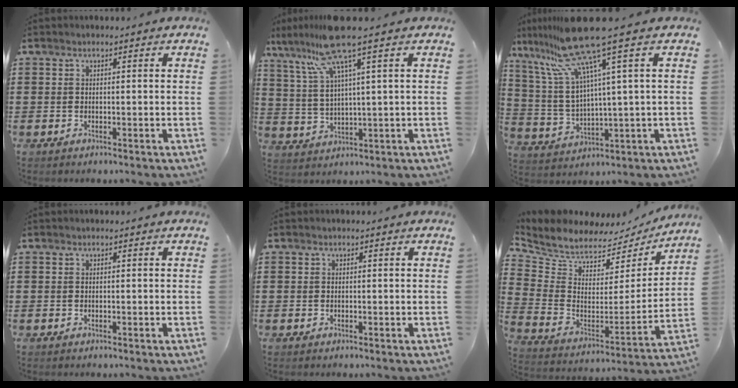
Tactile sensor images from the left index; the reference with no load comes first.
{"total": 9.0, "force": [5.6, 0.1, 6.9], "torque": [-0.174, -0.027, 0.091]}
{"total": 13.7, "force": [8.4, 1.1, 10.7], "torque": [-0.270, -0.050, 0.131]}
{"total": 0.0}
{"total": 0.0}
{"total": 6.0, "force": [5.7, 1.8, 0.4], "torque": [-0.050, -0.056, 0.098]}